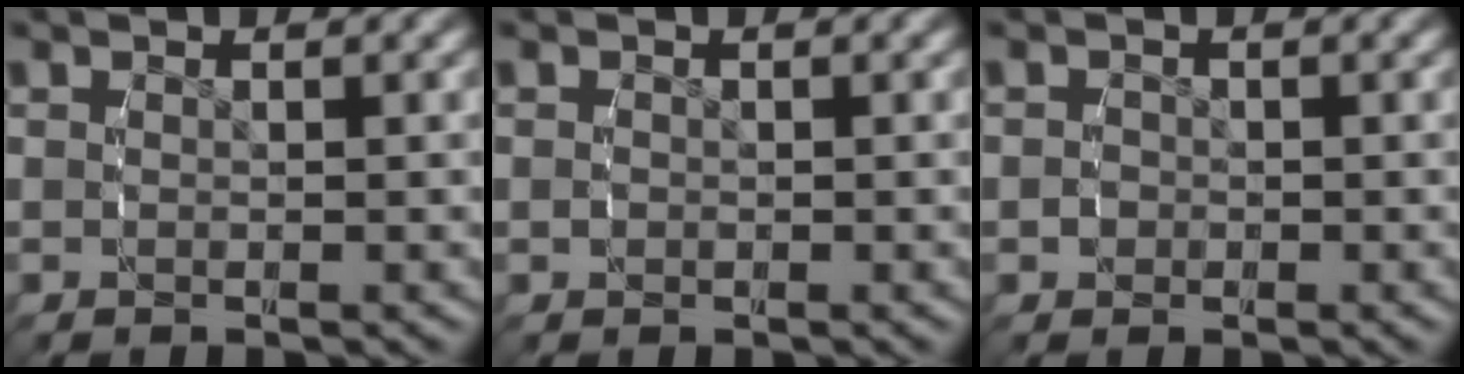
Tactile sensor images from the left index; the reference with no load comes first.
{"total": 0.7, "force": [-0.2, 0.6, 0.1], "torque": [-0.012, -0.005, -0.001]}
{"total": 1.5, "force": [-0.5, 1.4, 0.1], "torque": [-0.012, -0.008, -0.009]}